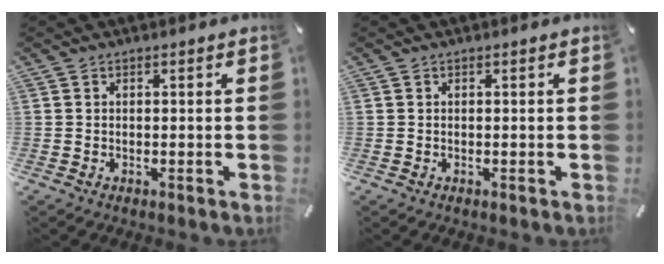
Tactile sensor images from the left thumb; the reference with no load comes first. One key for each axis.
{"total": 0.0}